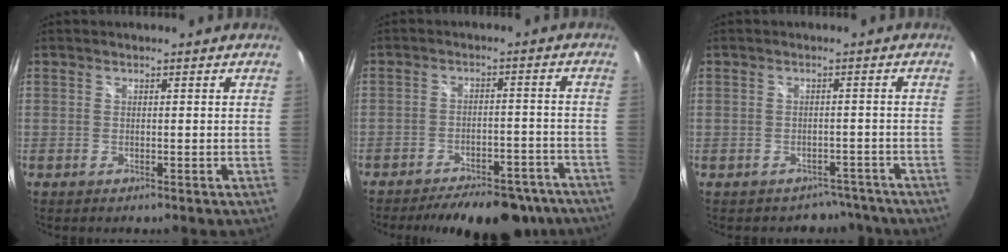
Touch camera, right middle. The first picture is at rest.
{"total": 19.2, "force": [-16.0, 7.2, 7.9], "torque": [-0.148, 0.009, -0.190]}
{"total": 4.2, "force": [-3.3, 2.7, -0.3], "torque": [0.013, 0.026, -0.038]}